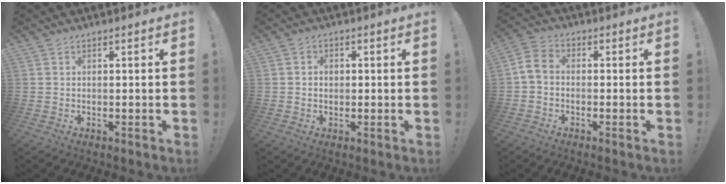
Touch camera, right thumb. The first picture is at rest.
{"total": 1.8, "force": [-0.1, 1.7, 0.8], "torque": [-0.008, 0.004, -0.004]}
{"total": 5.3, "force": [-0.9, 3.6, 3.8], "torque": [-0.081, 0.011, -0.014]}